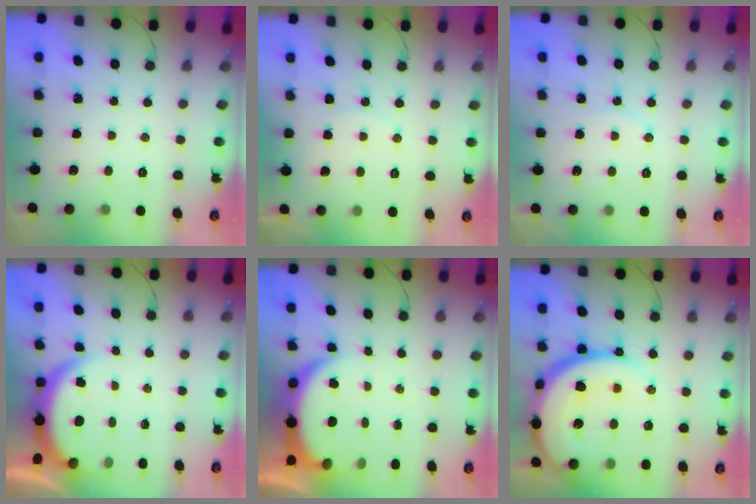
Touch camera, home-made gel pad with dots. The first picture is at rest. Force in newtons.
{"total": 5.3, "press": 5.3, "slide": 0.5}
{"total": 4.4, "press": 4.3, "slide": 0.8}
{"total": 3.8, "press": 3.8, "slide": 0.3}
{"total": 6.2, "press": 6.1, "slide": 0.5}
{"total": 23.5, "press": 23.5, "slide": 1.9}